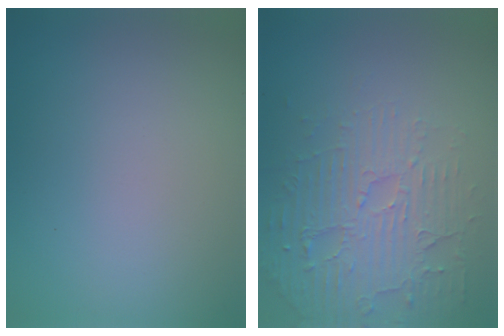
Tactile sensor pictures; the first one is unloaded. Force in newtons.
{"total": 5.5, "press": 3.8, "slide": 4.0}